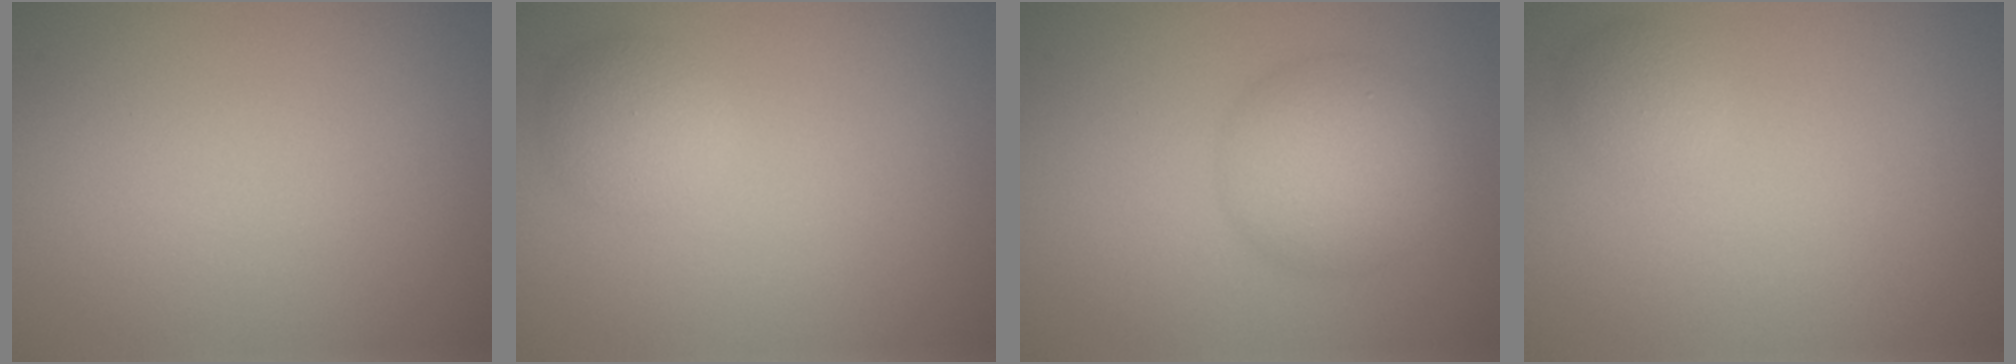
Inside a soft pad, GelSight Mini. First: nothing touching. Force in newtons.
{"total": 2.5, "press": 2.5, "slide": 0.2}
{"total": 5.6, "press": 5.6, "slide": 0.1}
{"total": 1.5, "press": 1.5, "slide": 0.1}